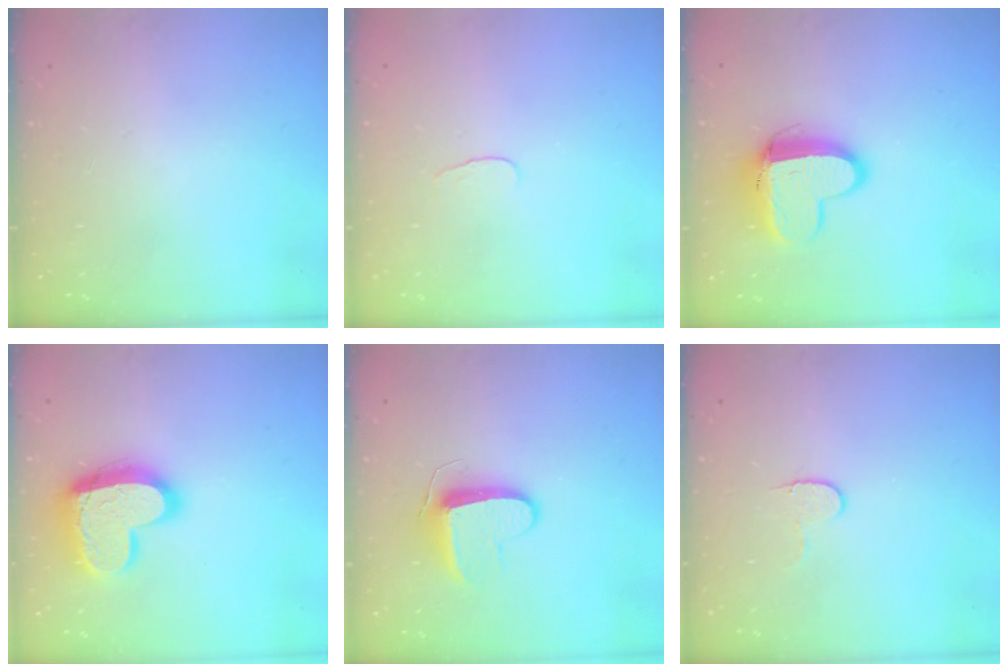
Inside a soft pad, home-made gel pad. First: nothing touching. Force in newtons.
{"total": 2.8, "press": 2.8, "slide": 0.3}
{"total": 12.4, "press": 12.4, "slide": 1.2}
{"total": 17.9, "press": 17.8, "slide": 1.6}
{"total": 9.3, "press": 9.3, "slide": 0.3}
{"total": 5.5, "press": 5.4, "slide": 0.5}